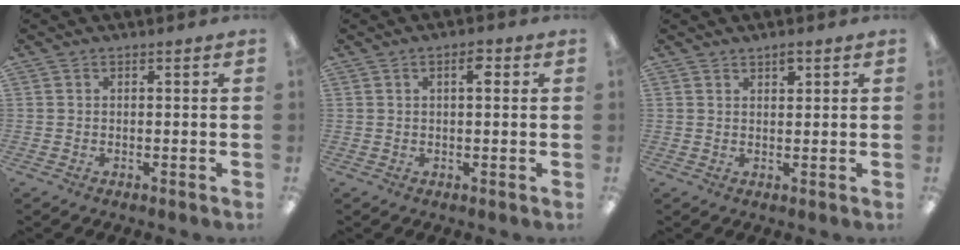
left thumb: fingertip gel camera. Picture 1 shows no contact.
{"total": 3.5, "force": [1.3, 1.3, 2.9], "torque": [-0.045, 0.001, 0.016]}
{"total": 2.2, "force": [1.6, 0.9, 1.2], "torque": [-0.009, -0.007, 0.026]}